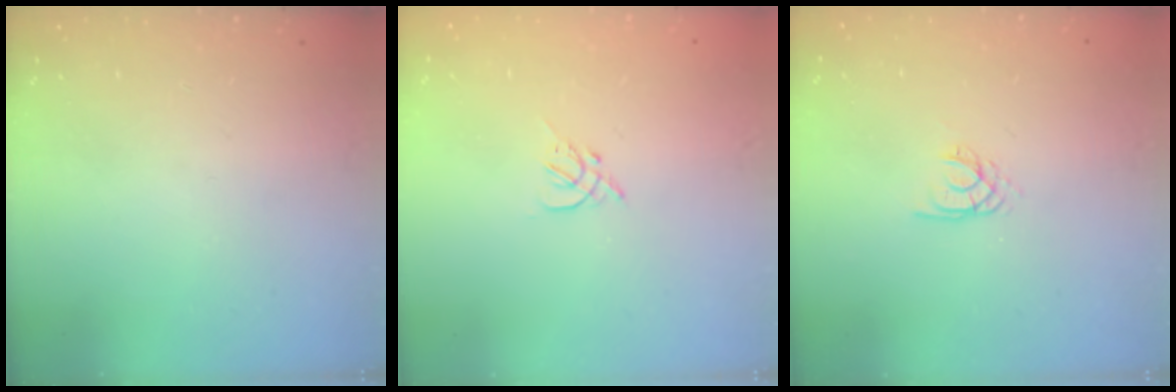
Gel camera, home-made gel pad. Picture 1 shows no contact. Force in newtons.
{"total": 2.7, "press": 2.6, "slide": 0.7}
{"total": 2.0, "press": 1.9, "slide": 0.4}